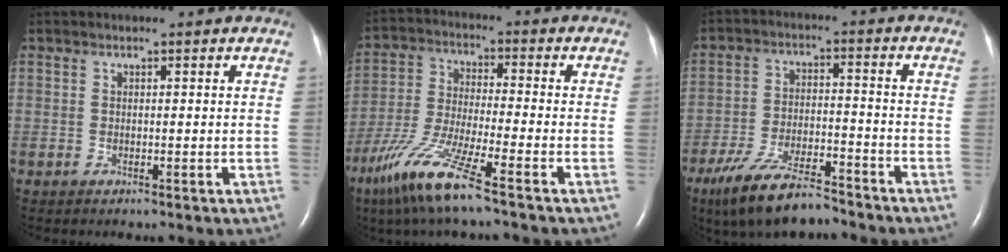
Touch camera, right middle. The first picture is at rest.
{"total": 11.4, "force": [-7.5, 0.2, 8.6], "torque": [-0.187, -0.033, -0.151]}
{"total": 11.9, "force": [-9.4, 2.7, 6.7], "torque": [-0.126, -0.019, -0.169]}